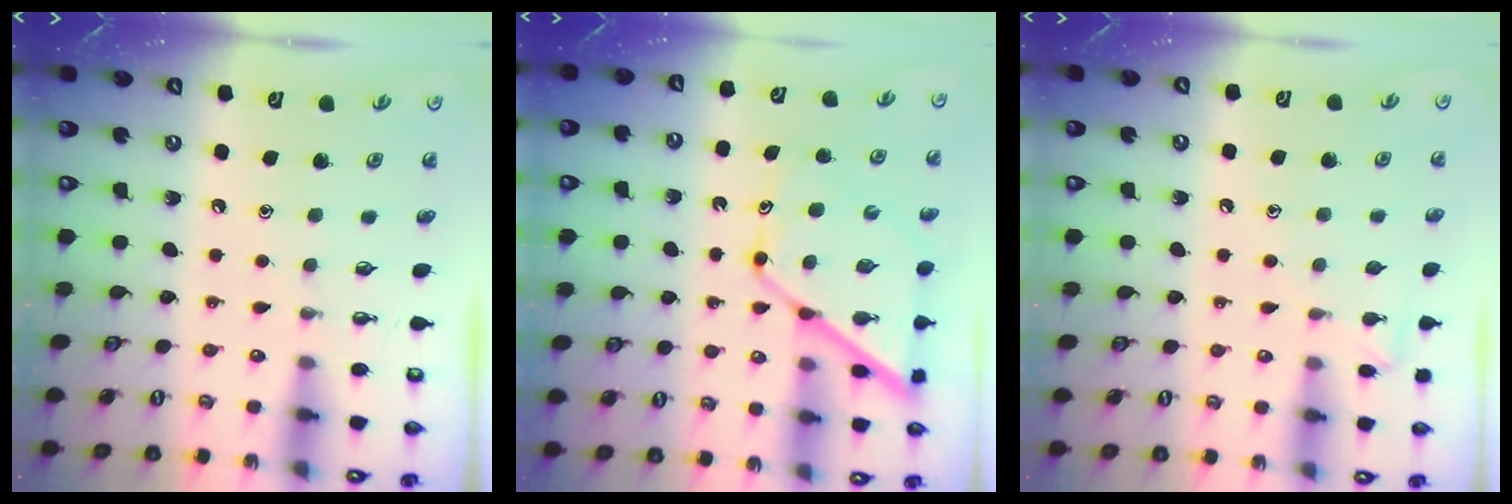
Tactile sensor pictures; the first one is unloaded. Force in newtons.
{"total": 13.3, "press": 13.2, "slide": 1.2}
{"total": 5.5, "press": 5.4, "slide": 0.6}